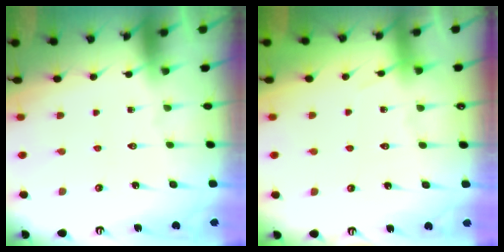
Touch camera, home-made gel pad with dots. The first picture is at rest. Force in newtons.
{"total": 5.0, "press": 5.0, "slide": 0.7}